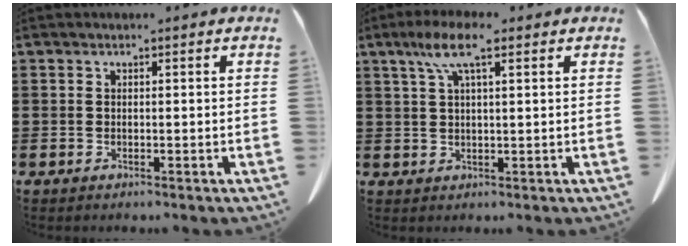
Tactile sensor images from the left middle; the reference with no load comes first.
{"total": 6.5, "force": [3.4, 1.3, 5.4], "torque": [-0.112, 0.010, 0.058]}